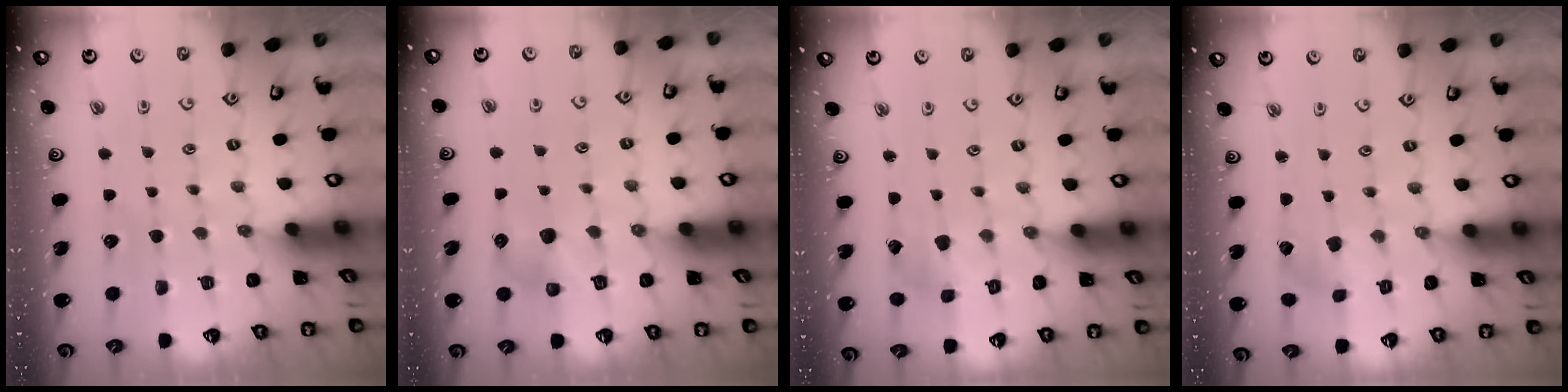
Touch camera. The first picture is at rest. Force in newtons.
{"total": 6.3, "press": 6.3, "slide": 0.4}
{"total": 2.1, "press": 2.1, "slide": 0.3}
{"total": 0.0}